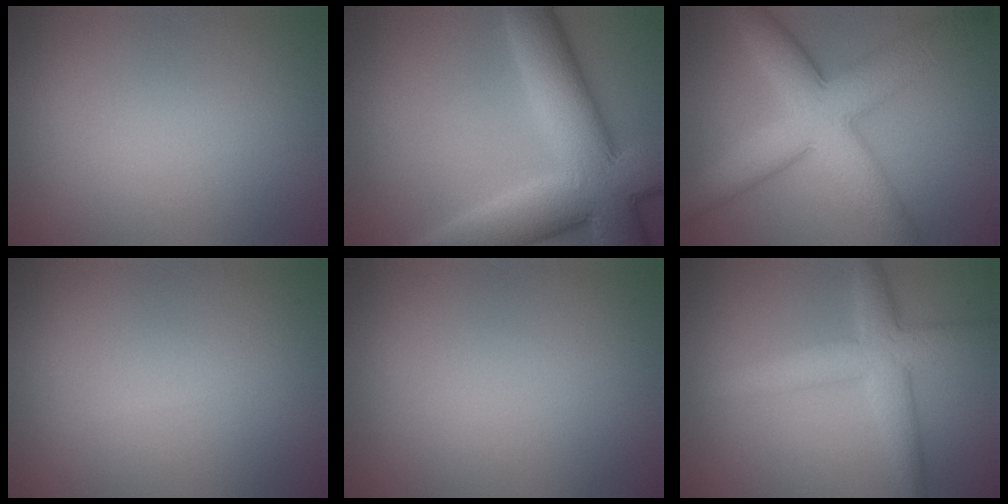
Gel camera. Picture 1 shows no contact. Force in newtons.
{"total": 11.6, "press": 11.5, "slide": 1.3}
{"total": 9.4, "press": 9.4, "slide": 0.1}
{"total": 0.0}
{"total": 0.0}
{"total": 4.4, "press": 4.4, "slide": 0.1}